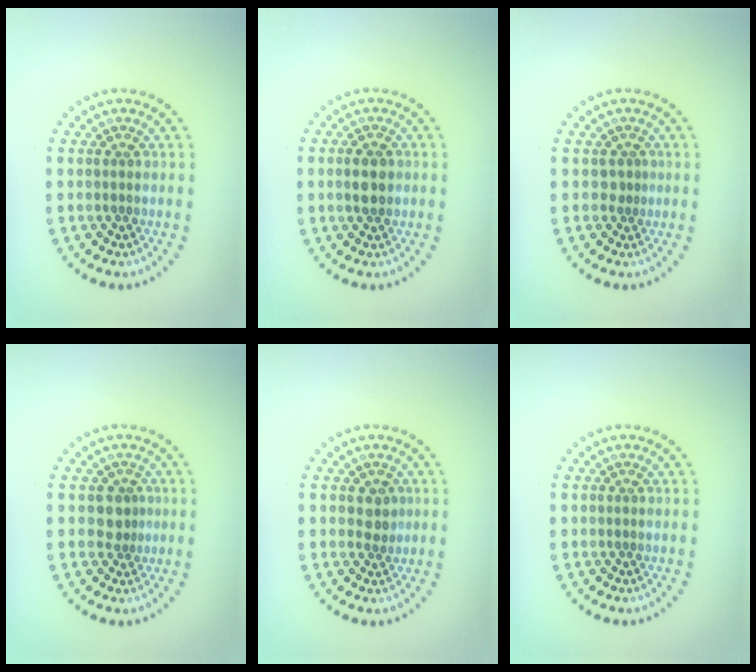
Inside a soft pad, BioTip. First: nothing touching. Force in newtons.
{"total": 2.8, "press": 2.8, "slide": 0.2}
{"total": 0.9, "press": 0.5, "slide": 0.7}
{"total": 1.9, "press": 1.5, "slide": 1.1}
{"total": 1.5, "press": 1.3, "slide": 0.6}
{"total": 0.0}